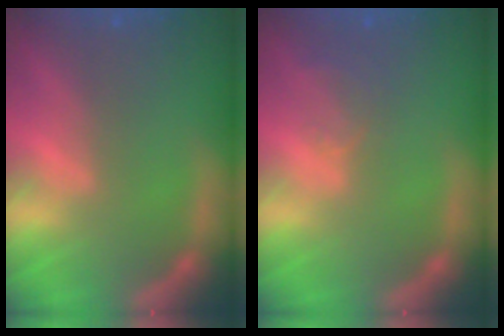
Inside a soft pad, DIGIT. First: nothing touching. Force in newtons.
{"total": 2.0}